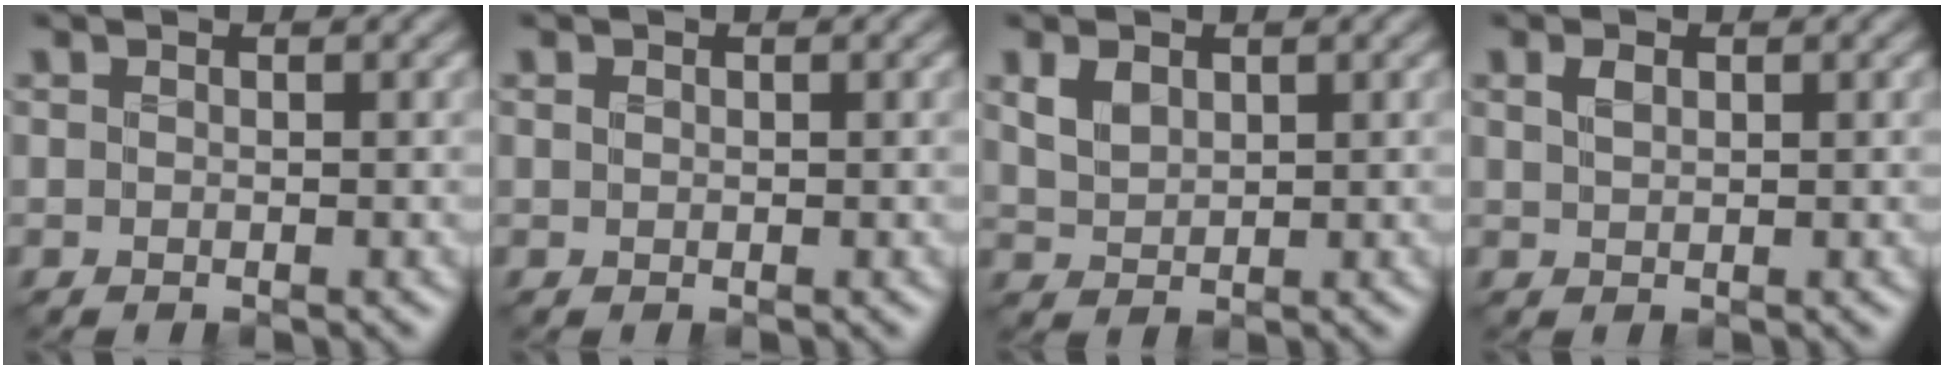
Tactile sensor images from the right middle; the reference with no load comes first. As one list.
[{"total": 0.0}, {"total": 2.0, "force": [0.8, 1.3, 1.2], "torque": [-0.033, -0.003, 0.021]}, {"total": 0.9, "force": [0.3, 0.5, 0.7], "torque": [-0.019, 0.000, 0.010]}]